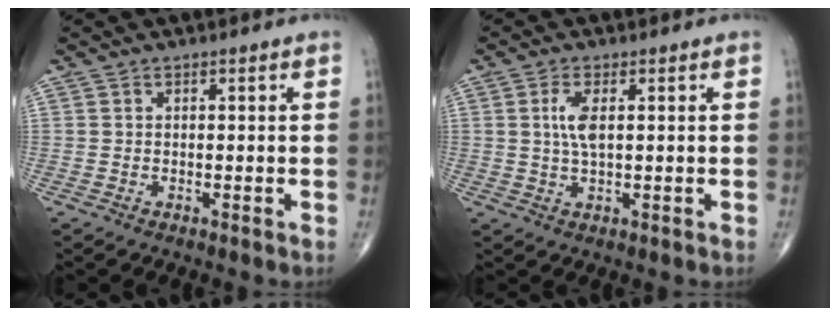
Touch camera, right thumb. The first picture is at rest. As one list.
[{"total": 4.1, "force": [0.8, 1.4, 3.7], "torque": [-0.081, 0.000, 0.015]}]